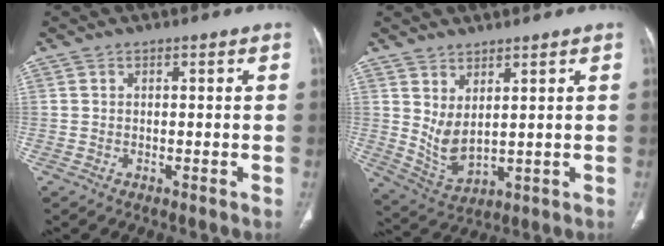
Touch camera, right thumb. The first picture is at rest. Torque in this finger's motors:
{"motor_torque": [-0.62, 0.85, 0.78, 0.17, 0.03]}